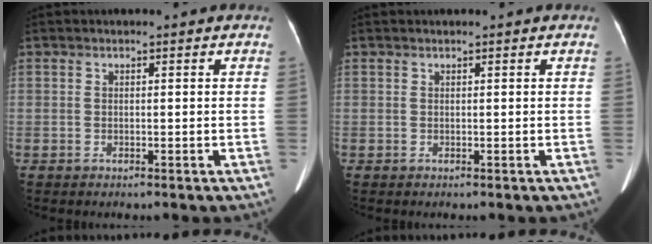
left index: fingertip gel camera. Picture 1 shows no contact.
{"total": 0.0}